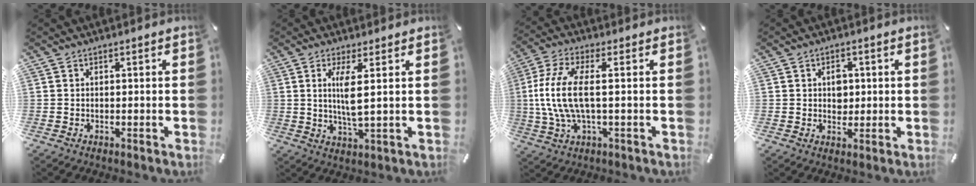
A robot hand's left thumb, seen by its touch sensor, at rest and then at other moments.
{"total": 6.5, "force": [1.3, 1.1, 6.3], "torque": [-0.139, -0.009, 0.016]}
{"total": 11.8, "force": [0.4, 4.1, 11.1], "torque": [-0.240, -0.013, 0.005]}
{"total": 4.0, "force": [0.6, 3.3, 2.2], "torque": [-0.014, -0.006, 0.002]}